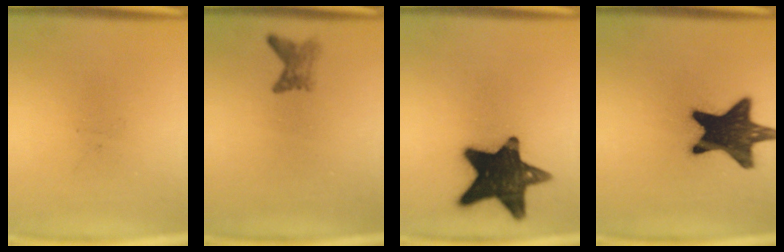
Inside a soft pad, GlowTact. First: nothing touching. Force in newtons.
{"total": 1.9}
{"total": 17.1}
{"total": 18.1}